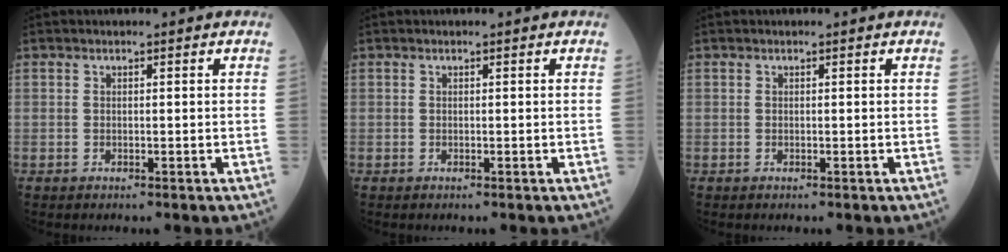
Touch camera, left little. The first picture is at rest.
{"total": 0.0}
{"total": 0.0}